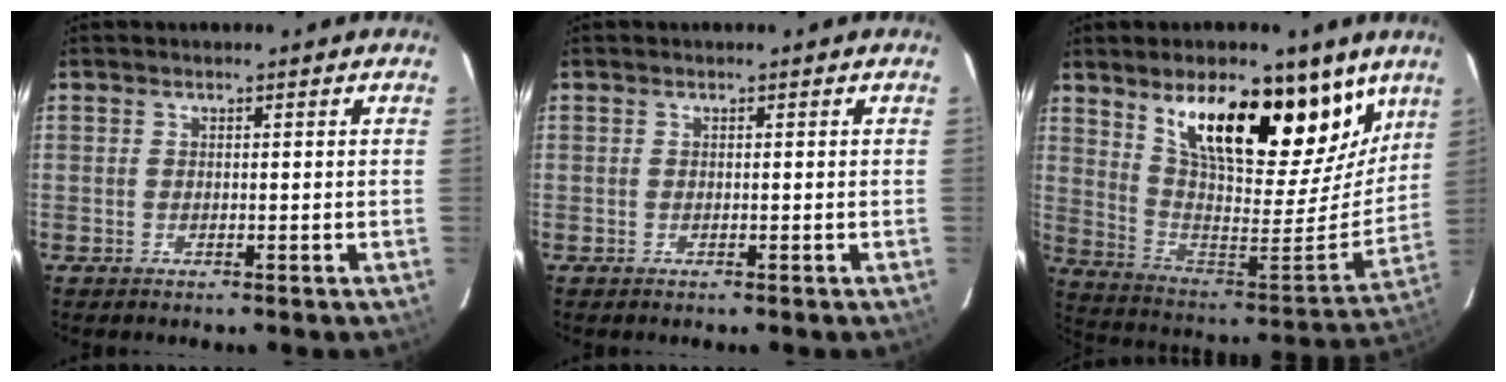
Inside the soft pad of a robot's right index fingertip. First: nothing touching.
{"total": 0.0}
{"total": 25.4, "force": [16.3, 10.2, 16.7], "torque": [-0.267, -0.012, 0.287]}